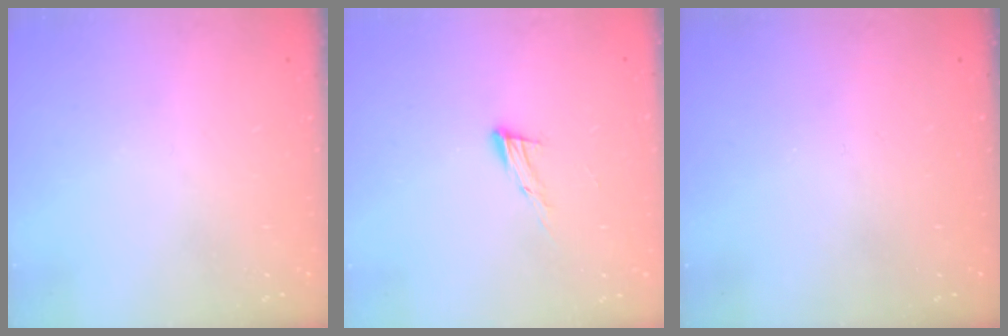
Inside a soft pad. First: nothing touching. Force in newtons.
{"total": 8.3, "press": 8.2, "slide": 1.3}
{"total": 0.0}